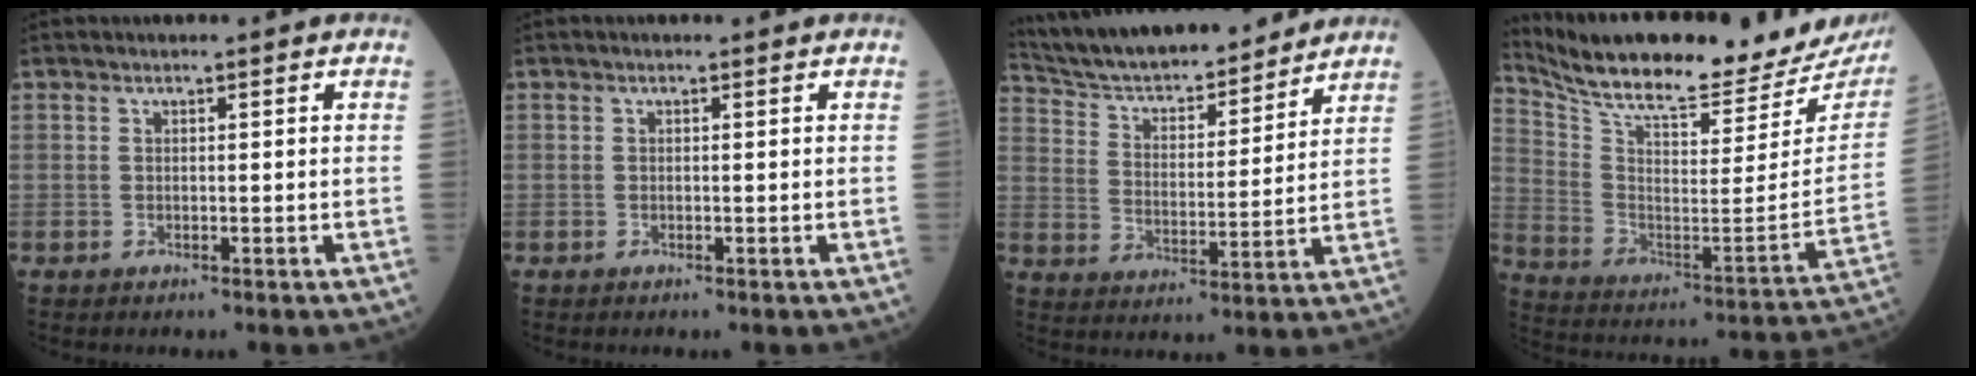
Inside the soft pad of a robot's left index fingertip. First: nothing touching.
{"total": 0.0}
{"total": 18.5, "force": [17.0, 3.1, 6.8], "torque": [-0.113, 0.008, 0.271]}
{"total": 27.9, "force": [25.1, 3.5, 11.7], "torque": [-0.210, -0.080, 0.354]}